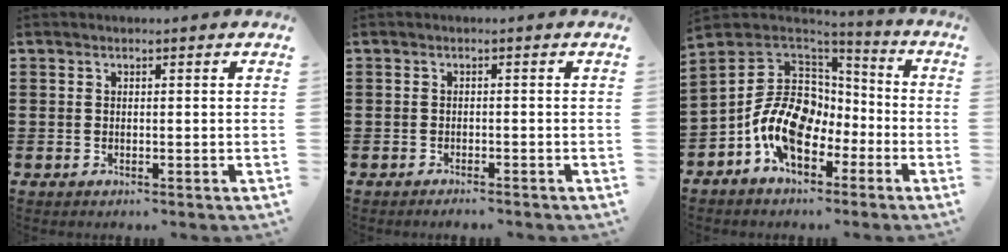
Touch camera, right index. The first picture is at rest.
{"total": 1.0, "force": [-1.0, 0.0, 0.1], "torque": [-0.005, 0.001, -0.020]}
{"total": 12.4, "force": [-4.4, 8.0, 8.4], "torque": [-0.203, 0.012, -0.091]}